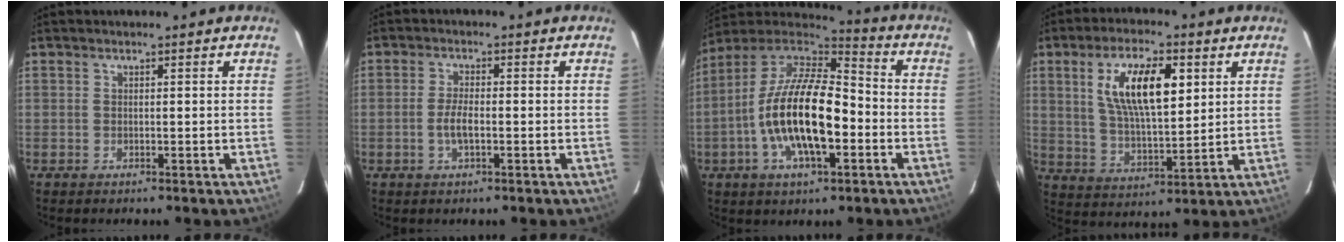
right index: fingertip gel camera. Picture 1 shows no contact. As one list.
[{"total": 3.4, "force": [-1.0, 1.0, 3.1], "torque": [-0.065, 0.002, -0.019]}, {"total": 19.5, "force": [-4.7, 7.8, 17.3], "torque": [-0.336, -0.005, -0.090]}, {"total": 13.5, "force": [4.6, 5.0, 11.7], "torque": [-0.215, 0.009, 0.088]}]